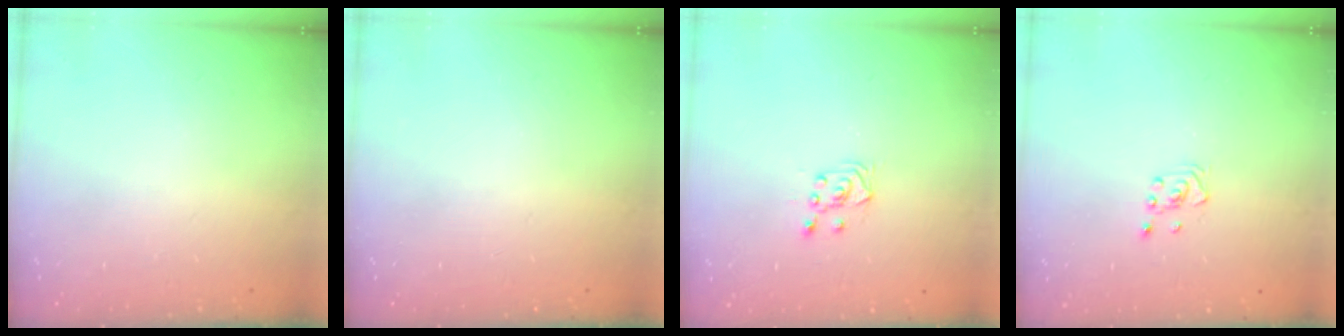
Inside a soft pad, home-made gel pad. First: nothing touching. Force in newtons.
{"total": 0.0}
{"total": 4.5, "press": 4.4, "slide": 0.8}
{"total": 2.6, "press": 2.4, "slide": 1.0}